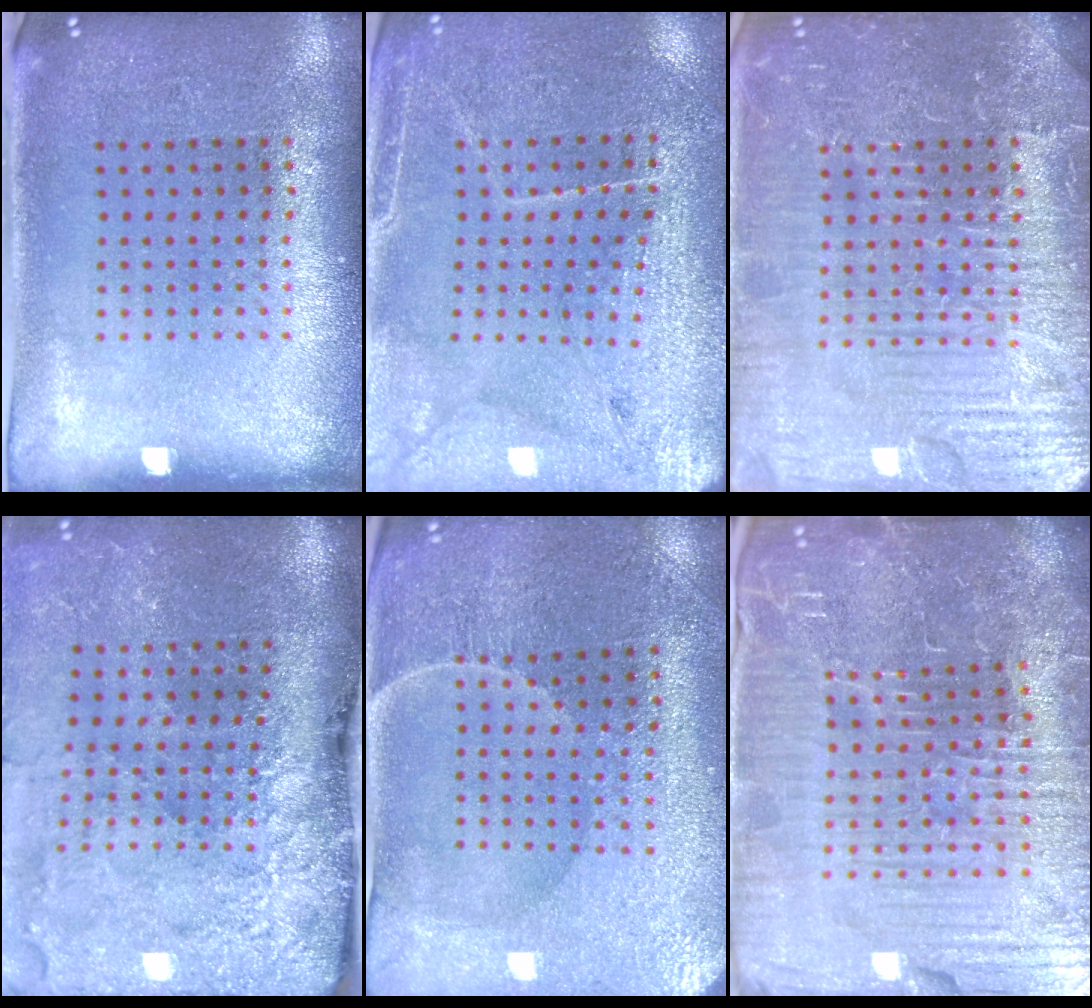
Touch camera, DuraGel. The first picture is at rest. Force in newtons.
{"total": 3.1, "press": 3.0, "slide": 0.7}
{"total": 7.7, "press": 7.7, "slide": 1.0}
{"total": 4.9, "press": 3.8, "slide": 3.2}
{"total": 1.5, "press": 1.5, "slide": 0.1}
{"total": 7.5, "press": 6.7, "slide": 3.4}